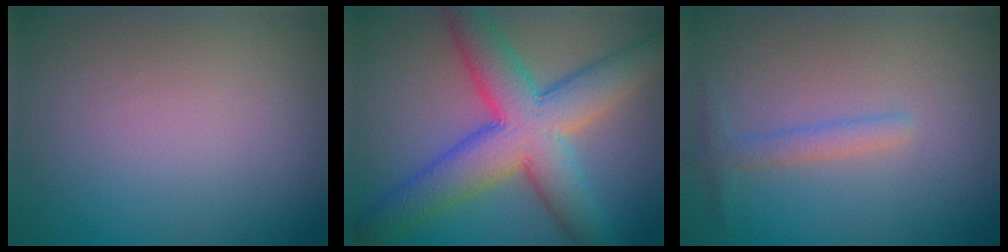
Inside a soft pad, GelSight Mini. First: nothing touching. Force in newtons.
{"total": 9.7, "press": 9.7, "slide": 0.3}
{"total": 1.6, "press": 1.6, "slide": 0.1}